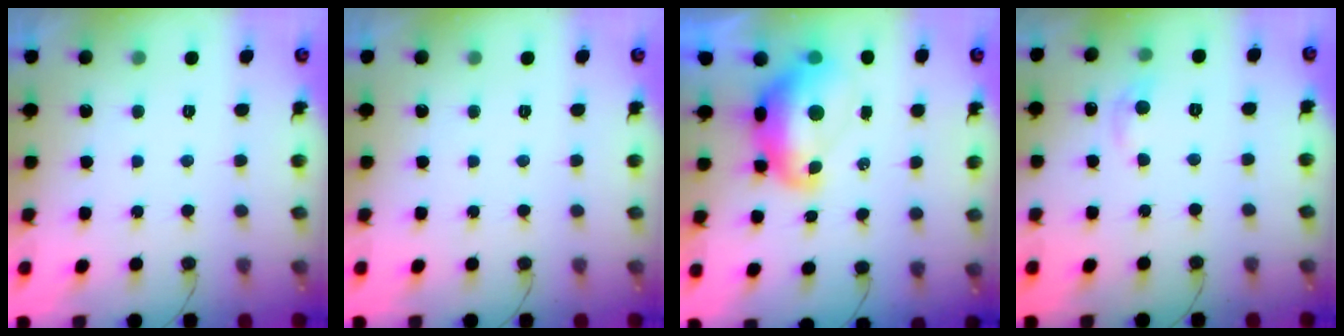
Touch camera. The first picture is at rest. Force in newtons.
{"total": 0.0}
{"total": 11.9, "press": 11.8, "slide": 0.9}
{"total": 5.9, "press": 5.8, "slide": 0.9}